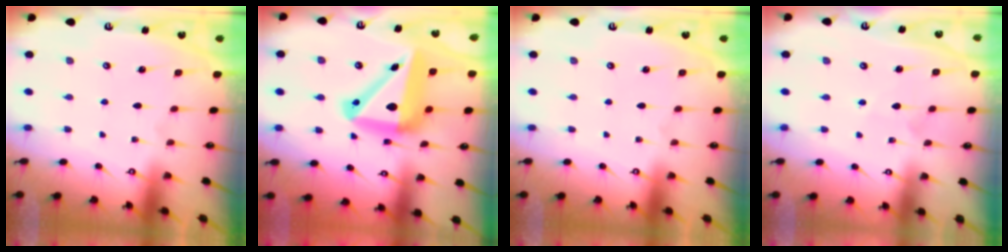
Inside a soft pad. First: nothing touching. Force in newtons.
{"total": 17.8, "press": 17.7, "slide": 2.0}
{"total": 0.0}
{"total": 2.9, "press": 2.9, "slide": 0.3}